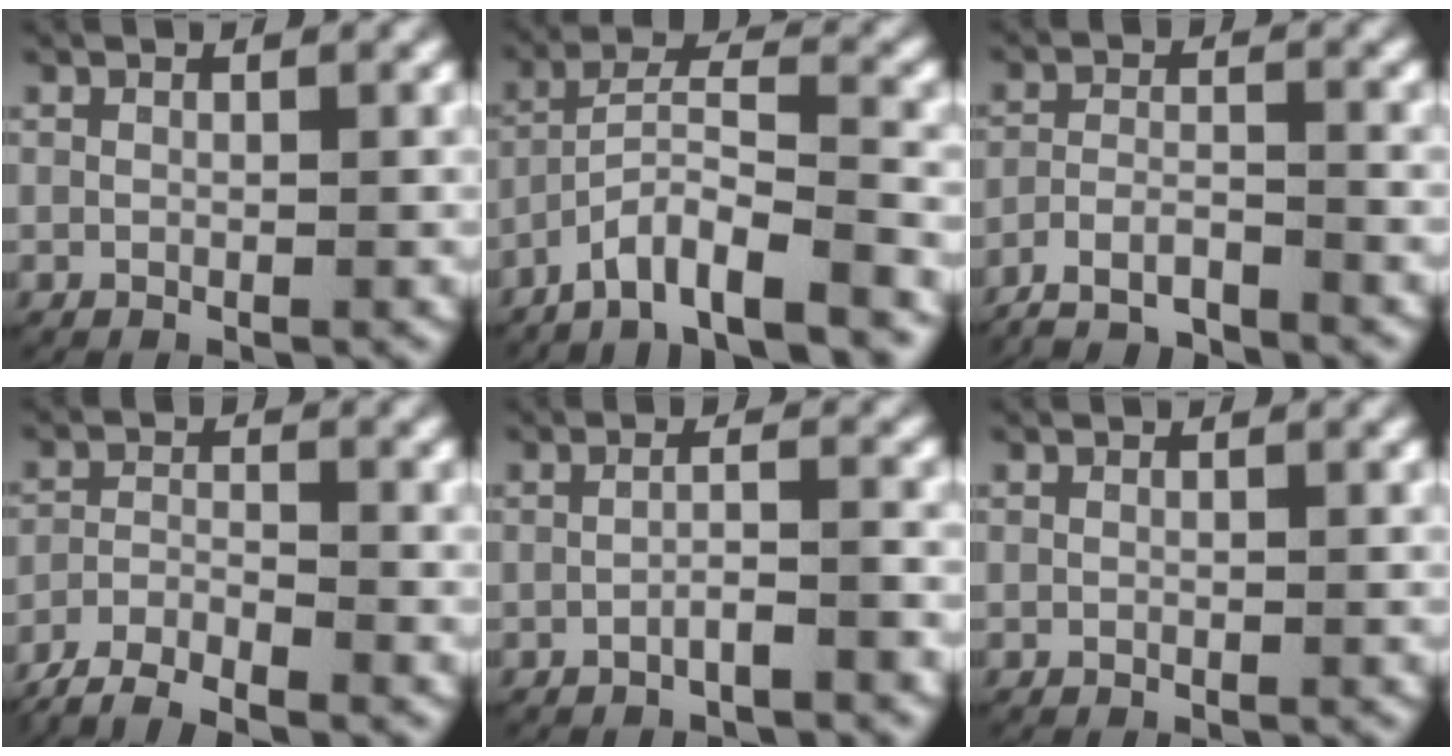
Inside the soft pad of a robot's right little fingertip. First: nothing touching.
{"total": 9.1, "force": [-6.2, 4.0, 5.4], "torque": [-0.095, -0.005, -0.101]}
{"total": 7.8, "force": [-7.2, 2.6, 1.9], "torque": [-0.034, -0.019, -0.117]}
{"total": 7.0, "force": [-6.0, 2.8, 2.3], "torque": [-0.037, -0.019, -0.095]}
{"total": 2.2, "force": [-1.5, 0.2, 1.6], "torque": [-0.025, -0.002, -0.028]}
{"total": 0.0}